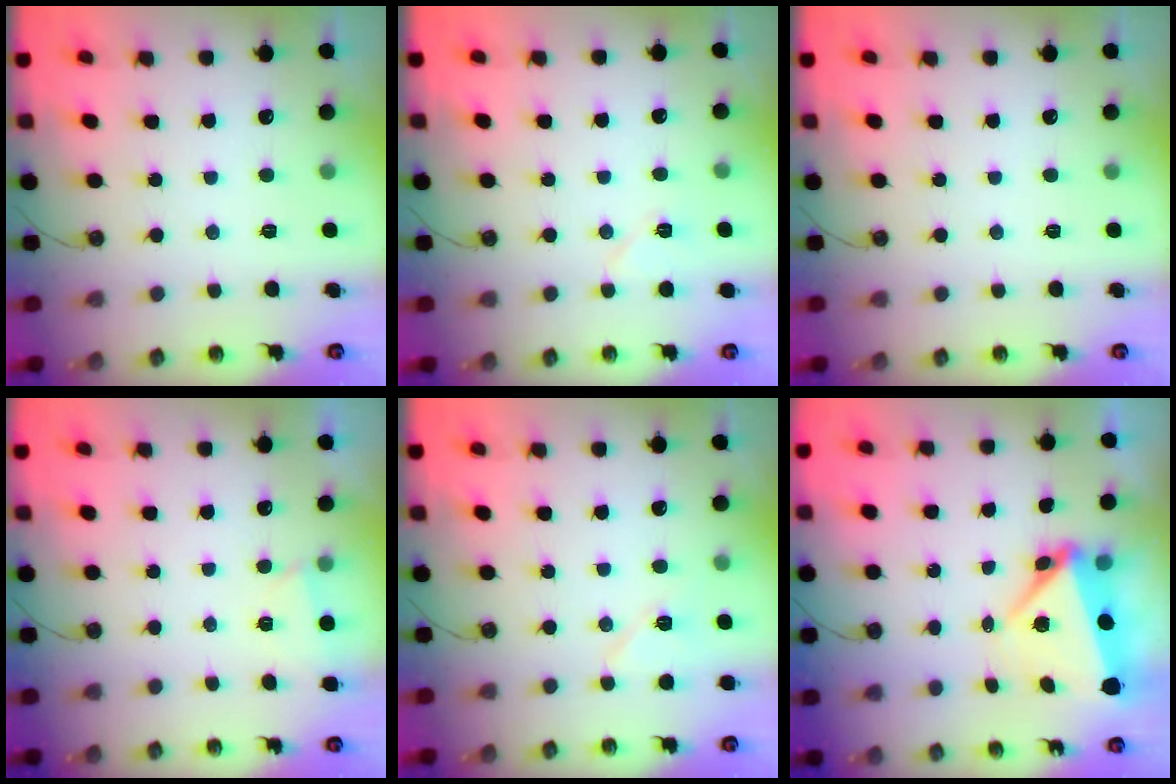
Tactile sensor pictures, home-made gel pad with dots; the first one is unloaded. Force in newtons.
{"total": 6.3, "press": 6.3, "slide": 0.7}
{"total": 0.0}
{"total": 1.7, "press": 1.7, "slide": 0.3}
{"total": 6.8, "press": 6.7, "slide": 0.7}
{"total": 6.5, "press": 6.3, "slide": 1.7}